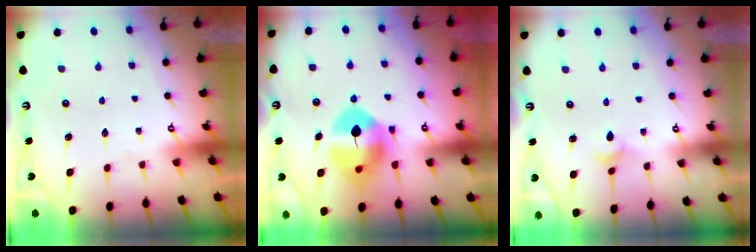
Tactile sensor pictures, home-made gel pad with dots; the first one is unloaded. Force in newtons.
{"total": 12.2, "press": 12.0, "slide": 1.8}
{"total": 3.2, "press": 3.1, "slide": 0.6}